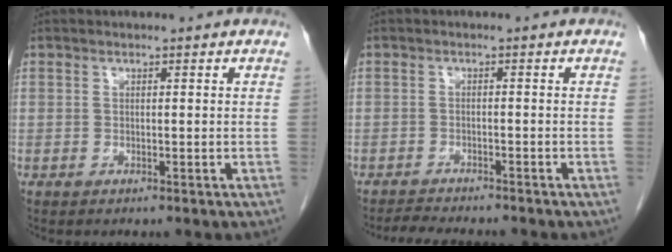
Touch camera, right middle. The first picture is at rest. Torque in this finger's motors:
{"motor_torque": [0.58, -0.50, 0.03, 0.01]}